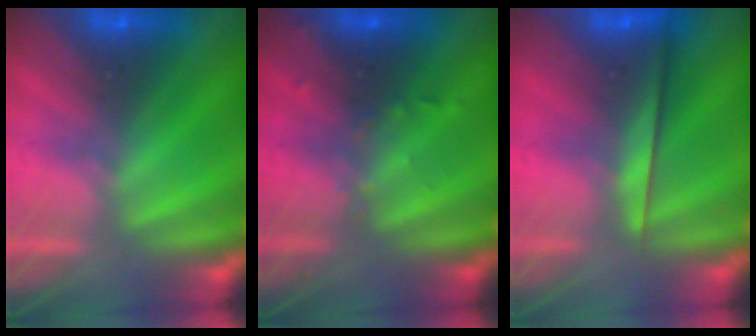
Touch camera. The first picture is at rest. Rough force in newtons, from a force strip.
{"total": 2.8}
{"total": 2.3}